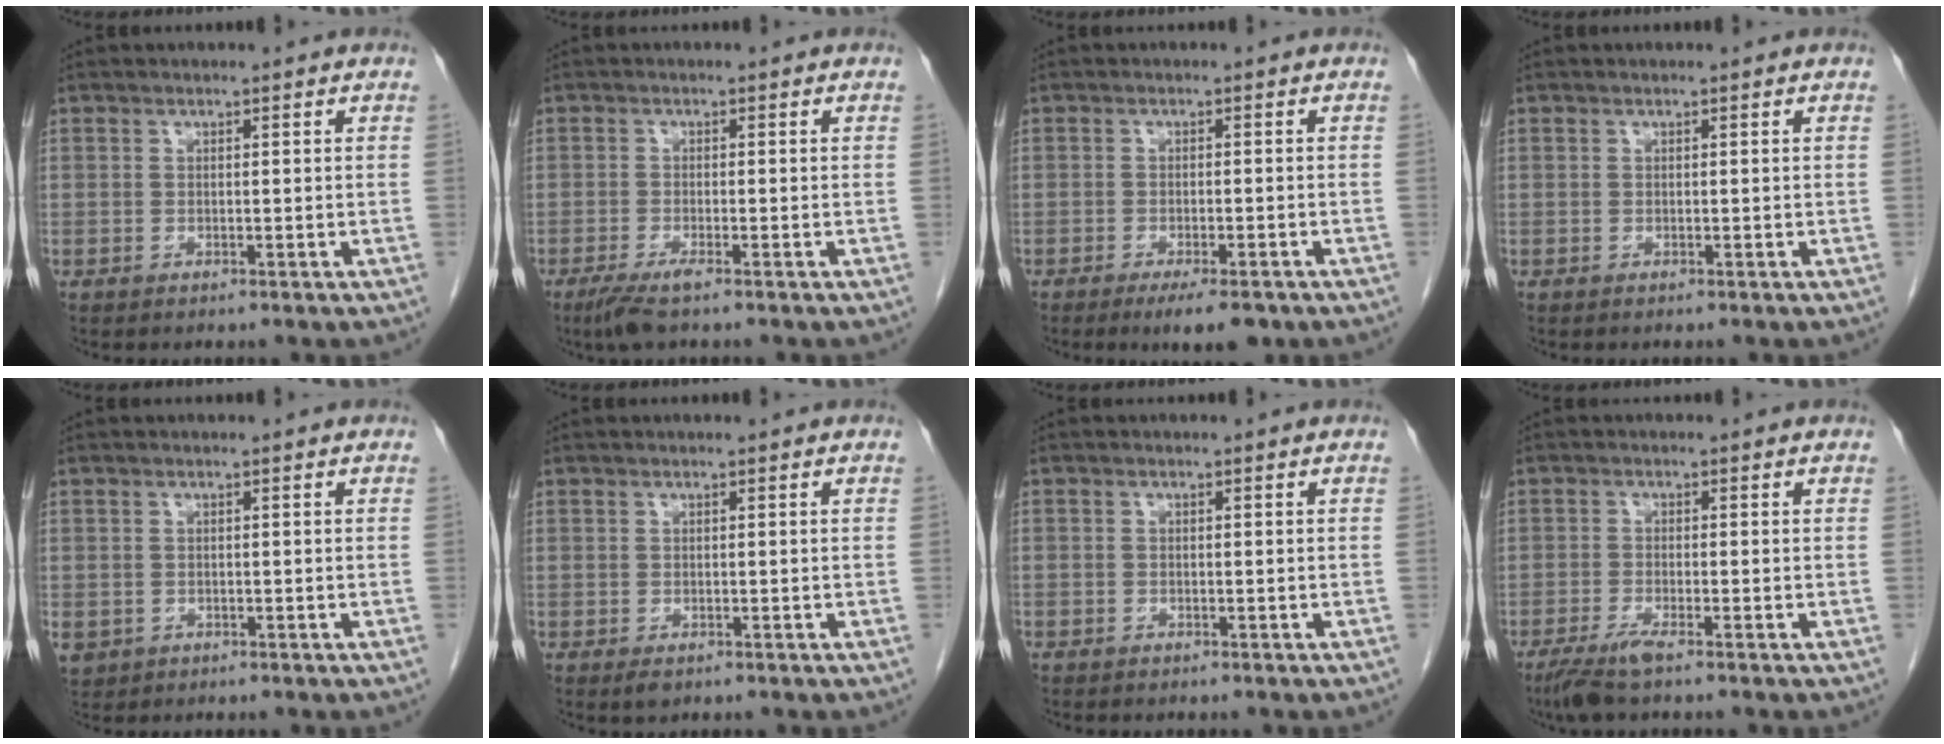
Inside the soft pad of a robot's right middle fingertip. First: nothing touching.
{"total": 3.5, "force": [-2.4, 0.2, 2.5], "torque": [-0.052, -0.011, -0.046]}
{"total": 5.2, "force": [-3.6, 1.2, 3.6], "torque": [-0.047, -0.007, -0.049]}
{"total": 0.0}
{"total": 4.2, "force": [-1.8, 3.6, 1.2], "torque": [-0.030, -0.002, -0.025]}
{"total": 1.3, "force": [-0.7, 0.7, 0.8], "torque": [-0.011, -0.001, -0.005]}
{"total": 0.9, "force": [-0.6, 0.6, 0.1], "torque": [-0.008, 0.004, -0.013]}
{"total": 4.0, "force": [-2.9, 0.2, 2.8], "torque": [-0.060, -0.011, -0.057]}